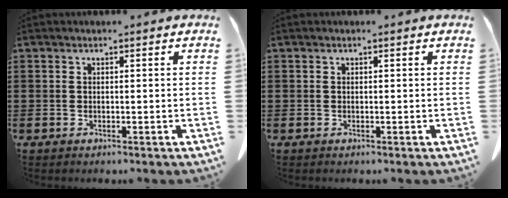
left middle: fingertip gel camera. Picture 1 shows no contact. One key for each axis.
{"total": 0.0}